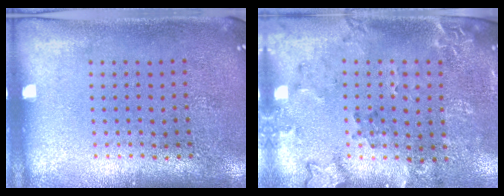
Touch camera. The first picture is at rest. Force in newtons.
{"total": 1.9, "press": 1.6, "slide": 1.1}